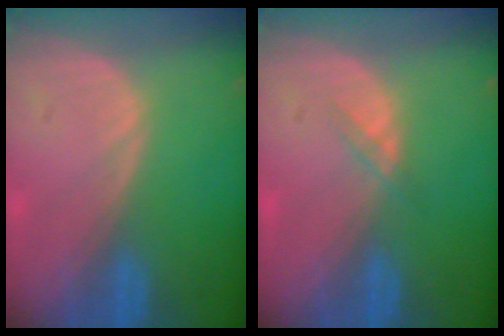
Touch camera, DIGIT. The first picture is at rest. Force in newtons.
{"total": 1.3, "press": 1.3, "slide": 0.2}